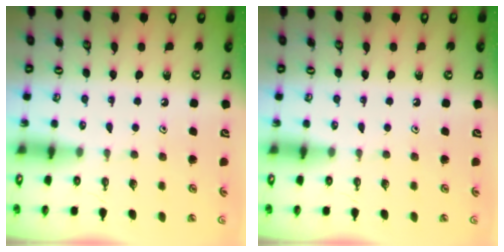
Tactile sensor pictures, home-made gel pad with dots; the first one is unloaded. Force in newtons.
{"total": 0.0}